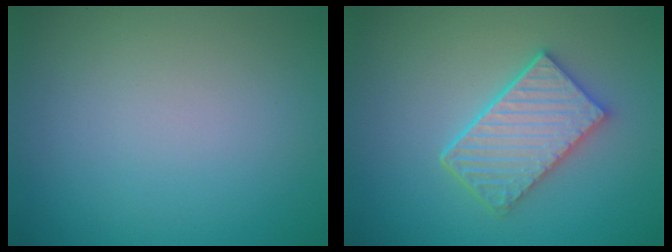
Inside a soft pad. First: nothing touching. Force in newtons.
{"total": 4.8, "press": 4.2, "slide": 2.5}